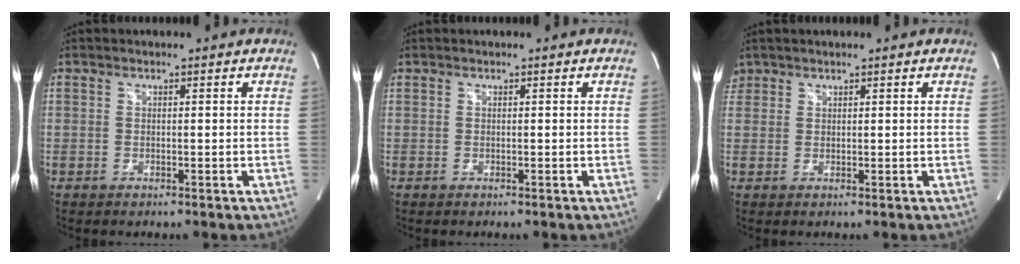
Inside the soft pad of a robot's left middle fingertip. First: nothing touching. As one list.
[{"total": 0.0}, {"total": 2.1, "force": [1.5, 1.4, 0.0], "torque": [0.002, 0.014, 0.030]}]